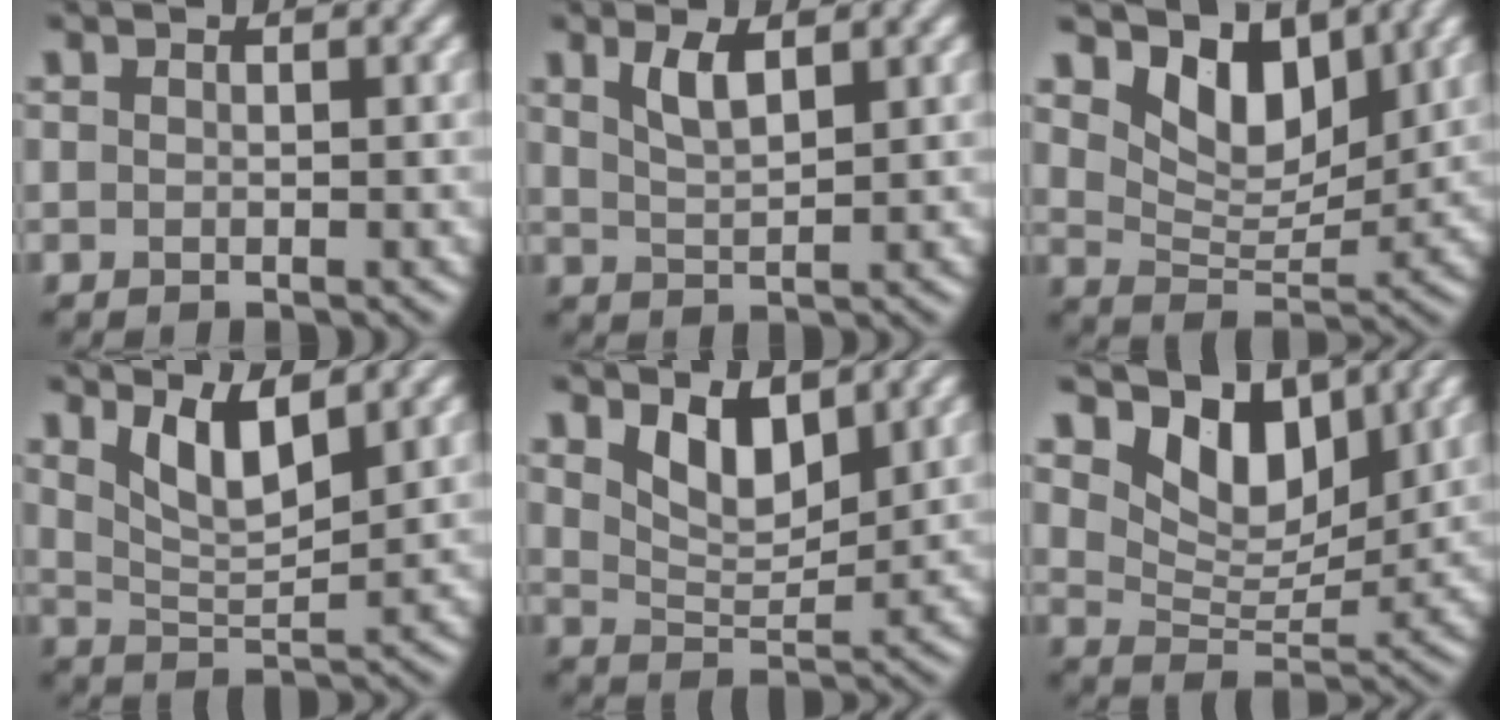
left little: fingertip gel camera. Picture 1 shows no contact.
{"total": 2.6, "force": [1.5, 0.7, 1.9], "torque": [-0.040, -0.001, 0.031]}
{"total": 5.6, "force": [3.6, 2.9, 3.2], "torque": [-0.063, -0.013, 0.055]}
{"total": 4.4, "force": [2.6, 1.2, 3.3], "torque": [-0.069, -0.008, 0.051]}
{"total": 4.1, "force": [2.4, 1.8, 2.7], "torque": [-0.058, -0.008, 0.043]}
{"total": 6.3, "force": [4.1, 3.3, 3.5], "torque": [-0.067, -0.010, 0.062]}